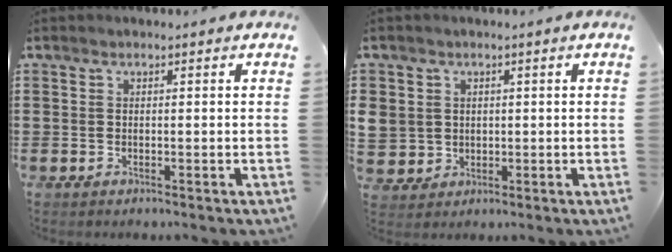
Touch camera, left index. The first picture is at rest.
{"total": 3.3, "force": [0.7, 3.2, 0.1], "torque": [-0.022, 0.011, 0.010]}